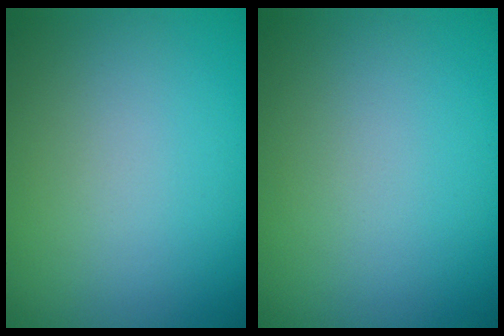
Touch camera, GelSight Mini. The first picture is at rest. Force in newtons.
{"total": 0.0}